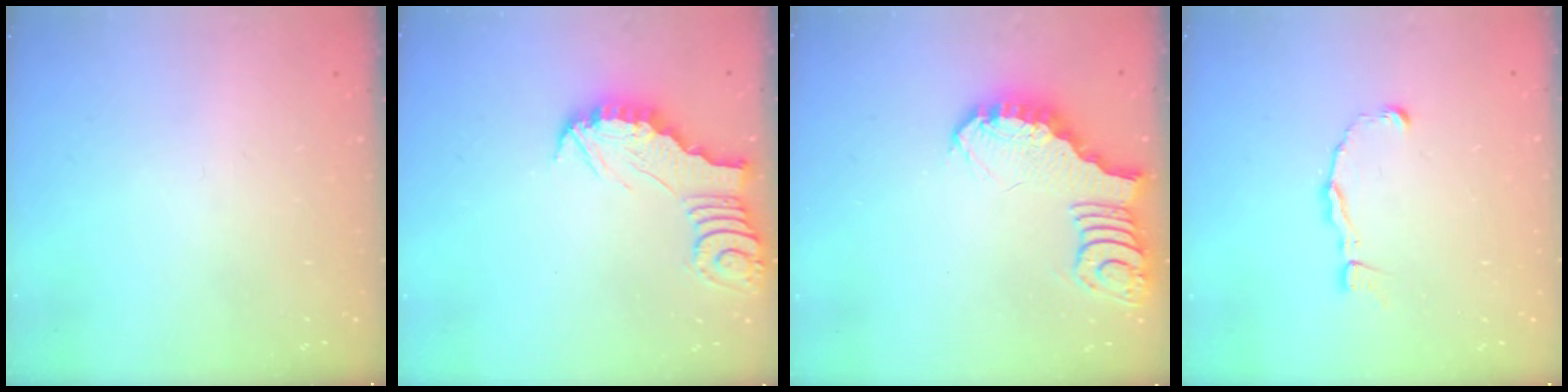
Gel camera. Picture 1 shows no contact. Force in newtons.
{"total": 3.1, "press": 3.1, "slide": 0.3}
{"total": 3.7, "press": 3.6, "slide": 0.5}
{"total": 2.4, "press": 2.4, "slide": 0.2}